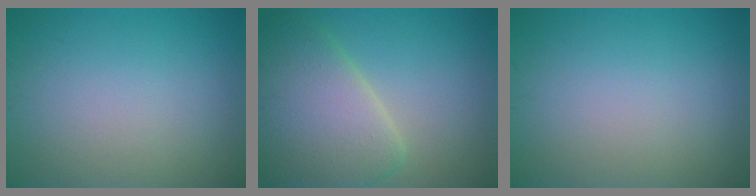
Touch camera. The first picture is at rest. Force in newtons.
{"total": 7.6, "press": 7.6, "slide": 0.8}
{"total": 0.0}